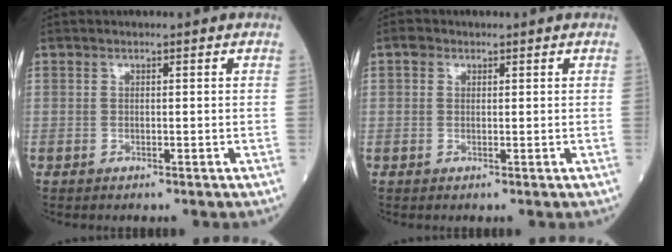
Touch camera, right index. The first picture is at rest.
{"total": 1.2, "force": [0.6, 1.0, 0.4], "torque": [-0.005, 0.007, 0.006]}